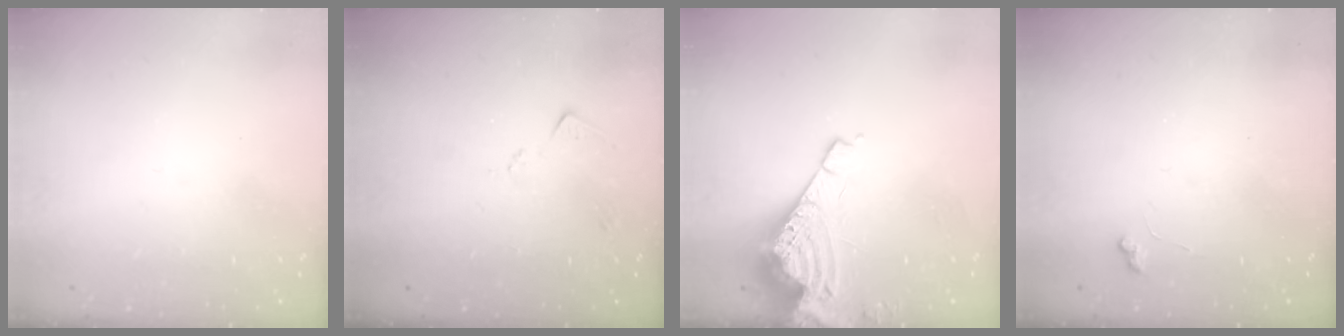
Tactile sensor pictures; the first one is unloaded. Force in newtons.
{"total": 5.4, "press": 5.3, "slide": 0.6}
{"total": 10.8, "press": 10.7, "slide": 1.1}
{"total": 4.3, "press": 4.3, "slide": 0.6}